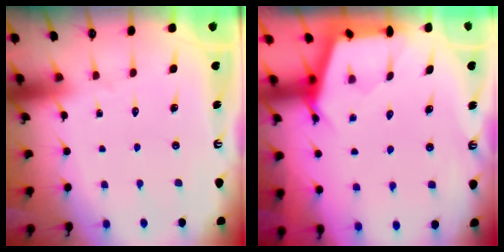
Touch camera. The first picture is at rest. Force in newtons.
{"total": 2.5, "press": 2.5, "slide": 0.4}